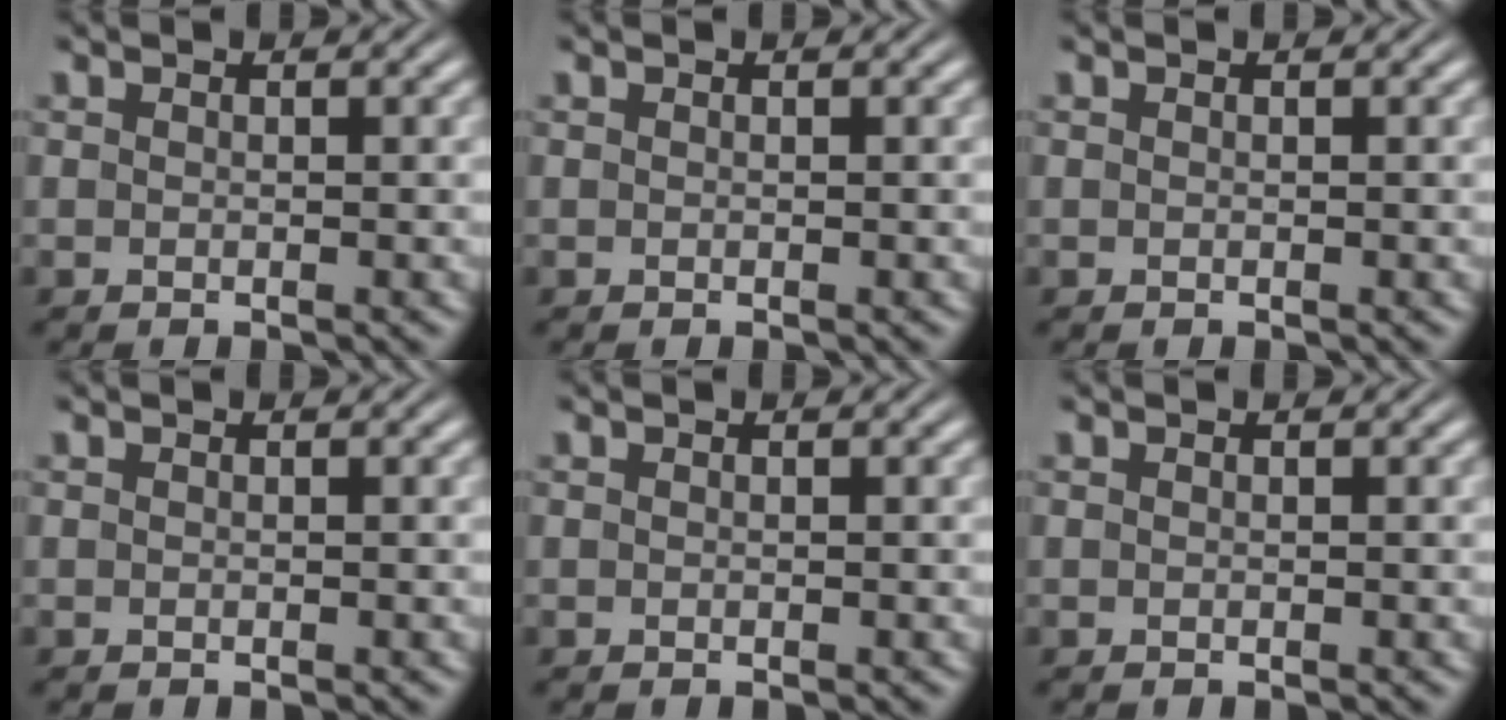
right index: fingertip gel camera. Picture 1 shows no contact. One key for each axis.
{"total": 0.0}
{"total": 0.0}
{"total": 0.0}
{"total": 0.0}
{"total": 0.0}